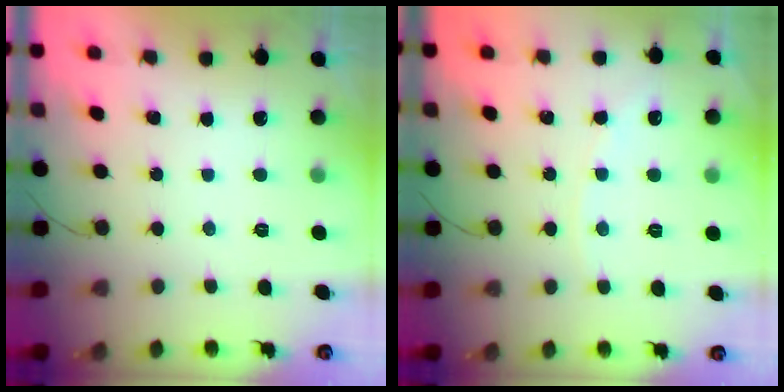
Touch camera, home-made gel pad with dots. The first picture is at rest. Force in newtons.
{"total": 2.4, "press": 2.4, "slide": 0.4}